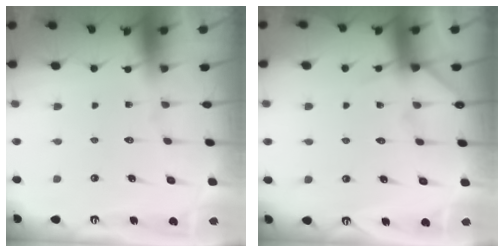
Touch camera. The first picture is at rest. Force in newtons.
{"total": 5.3, "press": 5.2, "slide": 0.4}